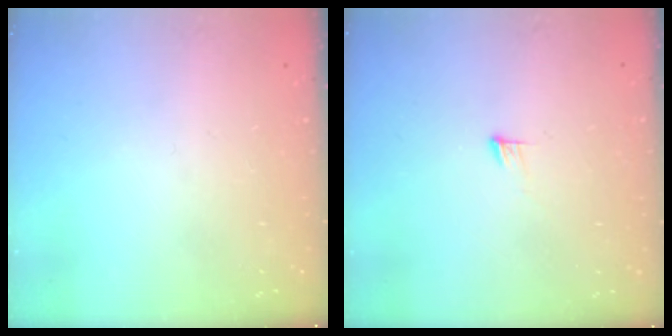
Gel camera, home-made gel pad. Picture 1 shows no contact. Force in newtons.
{"total": 3.3, "press": 3.3, "slide": 0.2}